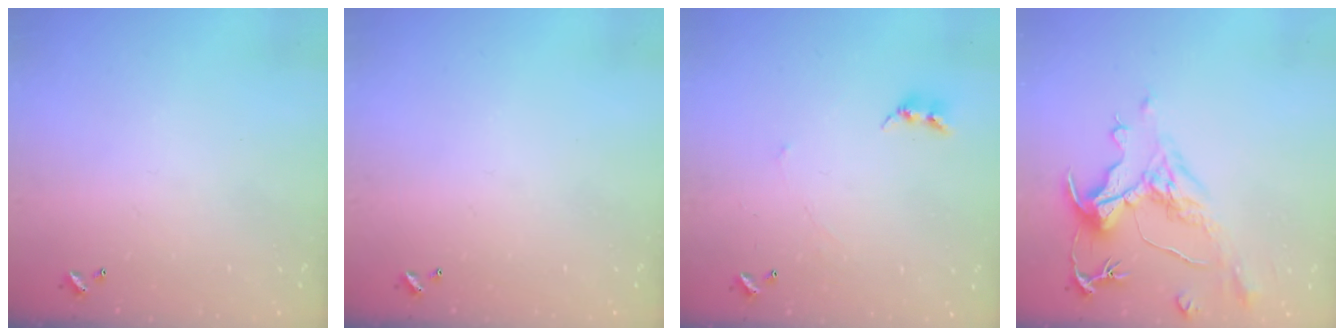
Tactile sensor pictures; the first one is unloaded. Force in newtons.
{"total": 0.0}
{"total": 2.7, "press": 2.7, "slide": 0.3}
{"total": 1.4, "press": 0.2, "slide": 1.4}